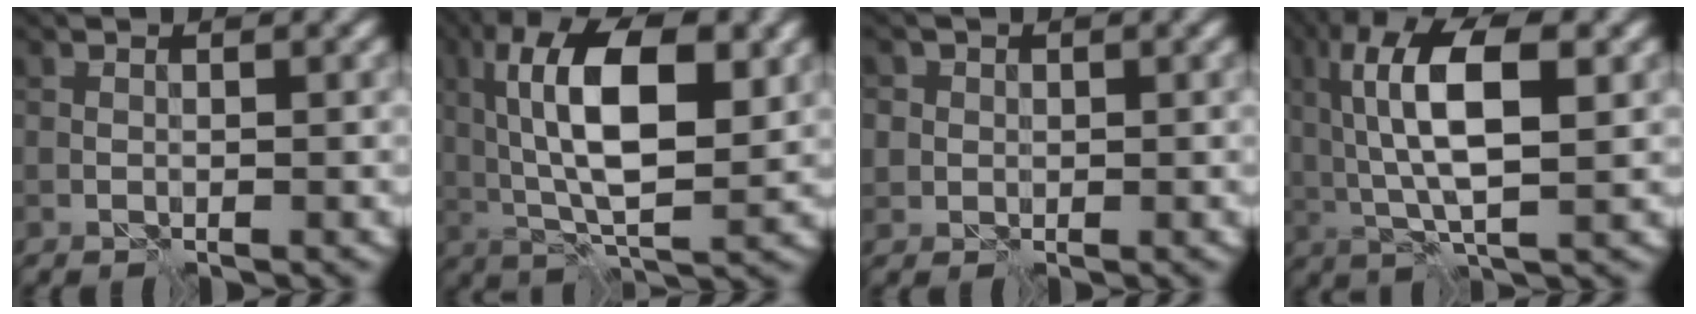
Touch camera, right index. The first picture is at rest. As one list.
[{"total": 10.7, "force": [2.3, 4.2, 9.6], "torque": [-0.170, 0.008, 0.036]}, {"total": 2.4, "force": [0.8, 2.1, 0.7], "torque": [-0.003, 0.008, 0.014]}, {"total": 9.1, "force": [1.8, 3.3, 8.3], "torque": [-0.160, 0.010, 0.028]}]